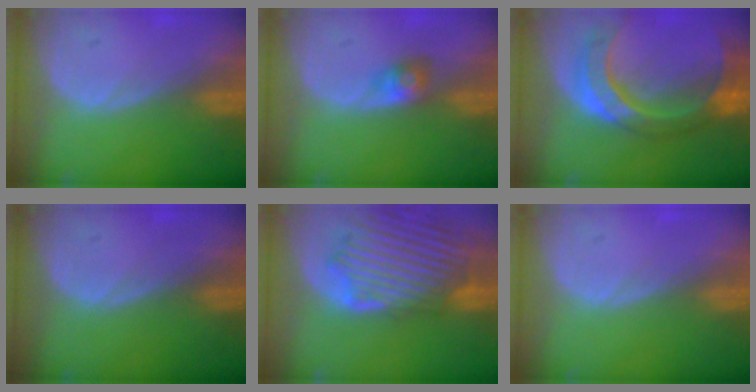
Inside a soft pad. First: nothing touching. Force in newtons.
{"total": 2.9, "press": 2.7, "slide": 1.0}
{"total": 11.3, "press": 9.5, "slide": 6.1}
{"total": 0.0}
{"total": 13.5, "press": 11.7, "slide": 6.7}
{"total": 0.0}